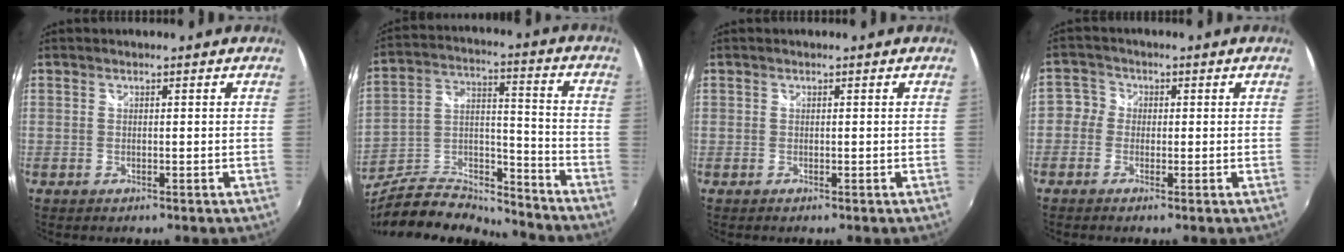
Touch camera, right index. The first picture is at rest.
{"total": 16.2, "force": [-13.2, 6.1, 7.1], "torque": [-0.148, 0.024, -0.225]}
{"total": 0.7, "force": [-0.2, 0.7, -0.1], "torque": [-0.001, 0.000, -0.004]}
{"total": 3.4, "force": [-1.3, 3.2, 0.5], "torque": [-0.003, 0.006, -0.037]}